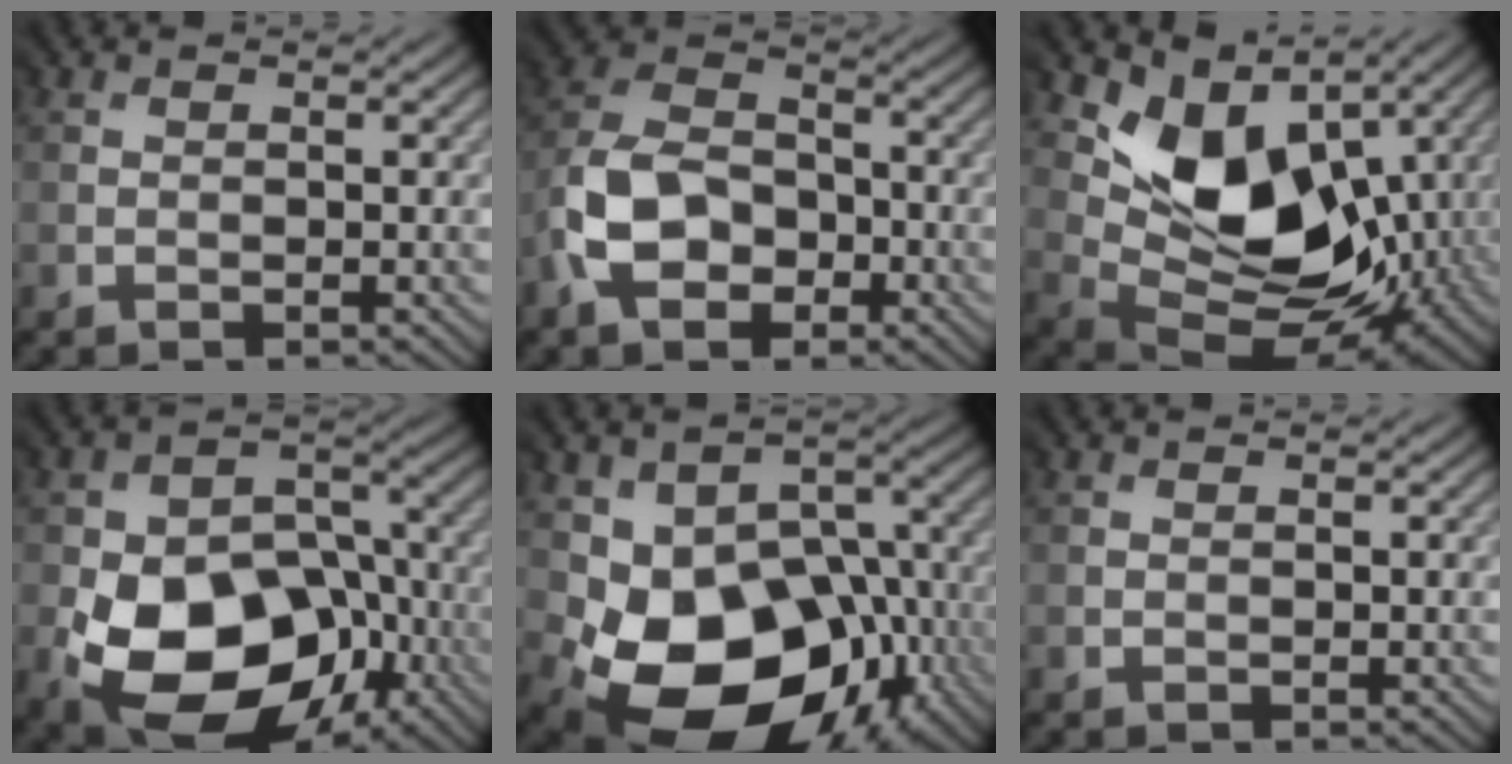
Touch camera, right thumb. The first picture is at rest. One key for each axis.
{"total": 8.5, "fx": -3.6, "fy": 5.8, "fz": 5.0, "tx": -0.116, "ty": -0.003, "tz": -0.082}
{"total": 12.1, "fx": 3.1, "fy": 8.6, "fz": 8.0, "tx": -0.125, "ty": -0.012, "tz": 0.070}
{"total": 14.5, "fx": -5.6, "fy": 10.0, "fz": 8.9, "tx": -0.146, "ty": -0.048, "tz": -0.087}
{"total": 12.9, "fx": -3.8, "fy": 9.8, "fz": 7.5, "tx": -0.108, "ty": -0.043, "tz": -0.057}
{"total": 0.0}